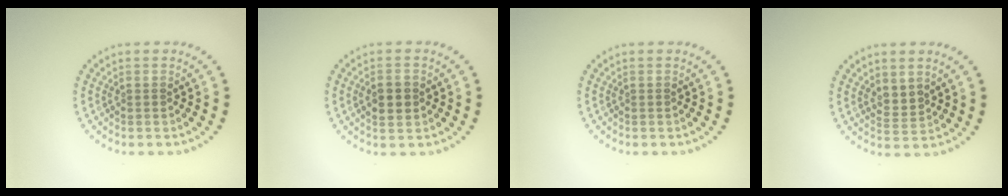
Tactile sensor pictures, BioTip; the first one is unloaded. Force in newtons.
{"total": 2.5, "press": 2.5, "slide": 0.2}
{"total": 0.0}
{"total": 1.7, "press": 1.4, "slide": 1.0}